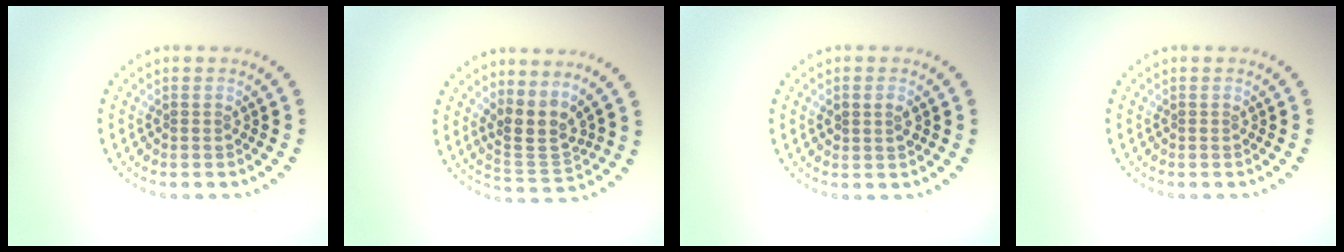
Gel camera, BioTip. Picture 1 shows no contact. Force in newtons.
{"total": 3.2, "press": 2.4, "slide": 2.0}
{"total": 1.5, "press": 1.5, "slide": 0.2}
{"total": 0.0}